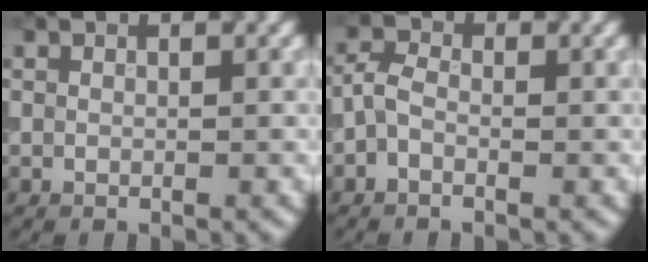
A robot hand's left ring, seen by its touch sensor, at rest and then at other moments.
{"total": 1.9, "force": [-0.8, 1.2, 1.2], "torque": [-0.025, 0.006, -0.024]}